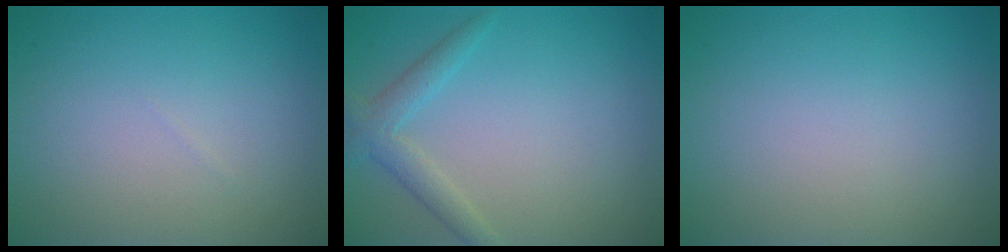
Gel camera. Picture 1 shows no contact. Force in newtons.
{"total": 2.3, "press": 2.3, "slide": 0.2}
{"total": 0.0}